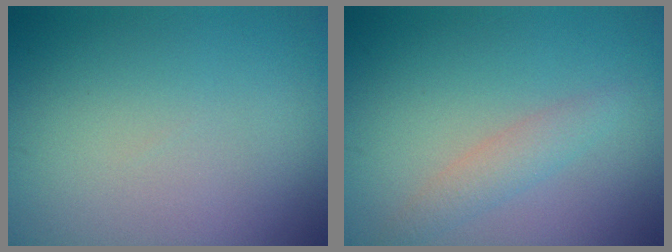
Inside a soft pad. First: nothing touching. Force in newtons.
{"total": 1.9, "press": 1.9, "slide": 0.1}